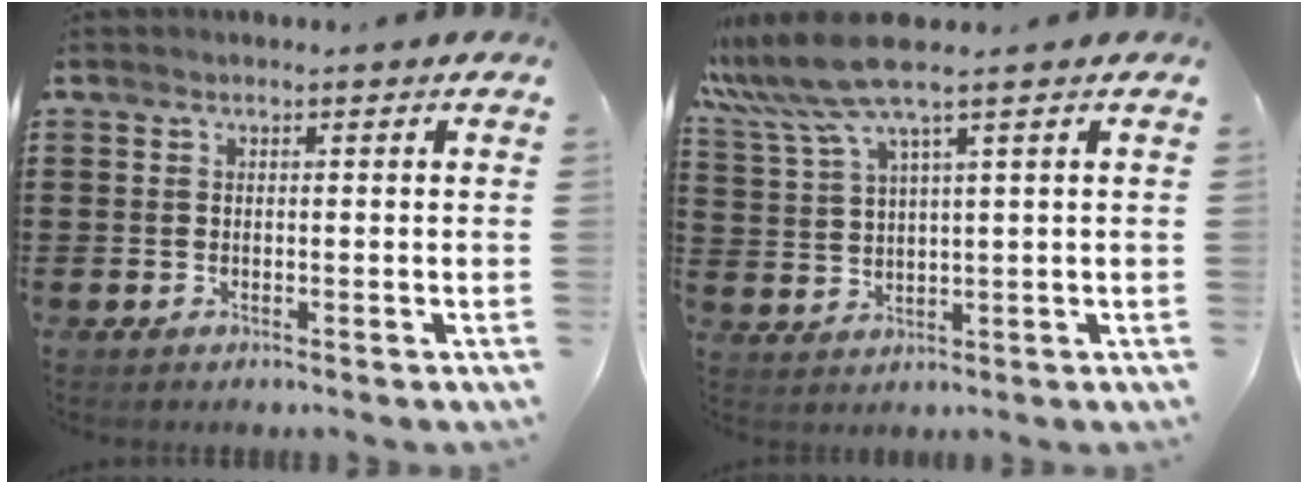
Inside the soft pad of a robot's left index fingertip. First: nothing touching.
{"total": 7.9, "force": [5.5, 0.5, 5.5], "torque": [-0.140, -0.015, 0.095]}